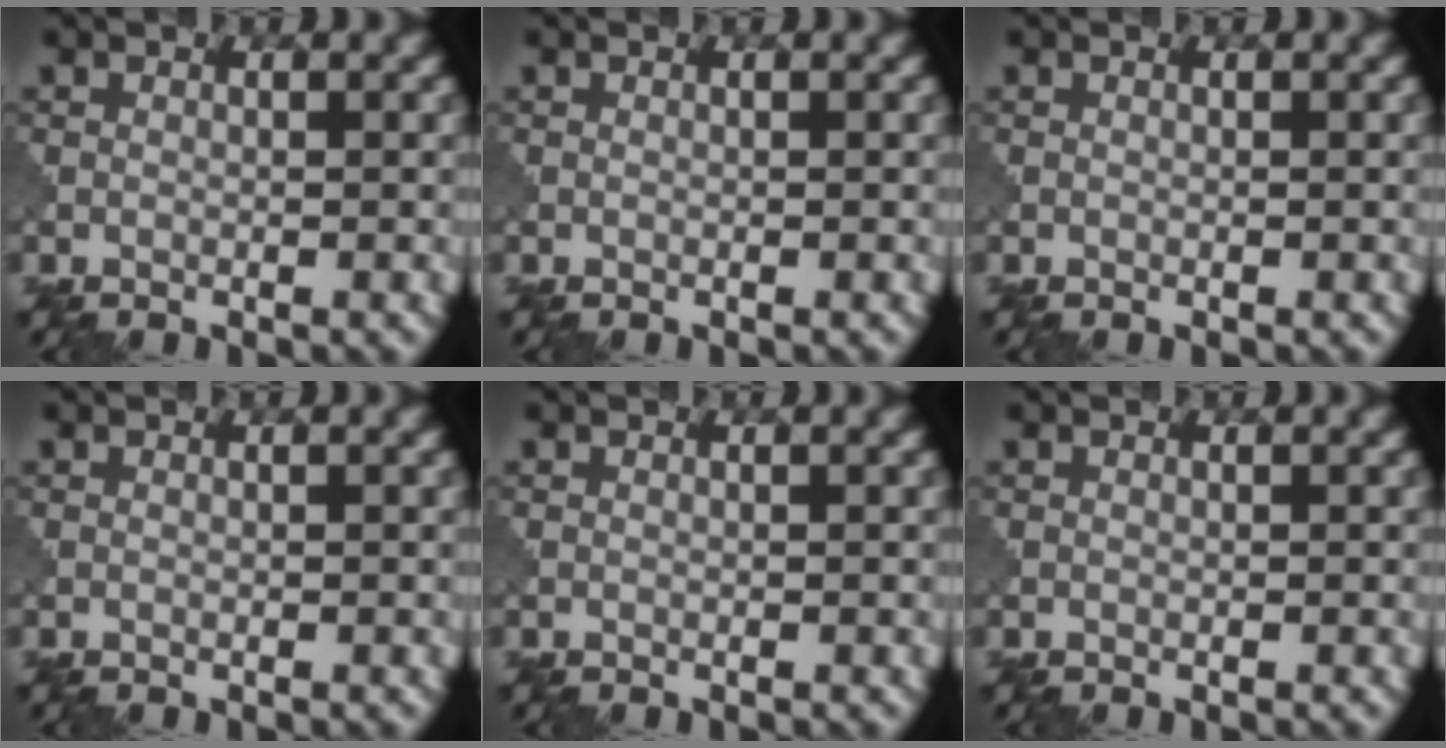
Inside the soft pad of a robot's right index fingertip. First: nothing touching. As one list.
[{"total": 0.0}, {"total": 0.0}, {"total": 0.0}, {"total": 0.0}, {"total": 0.0}]